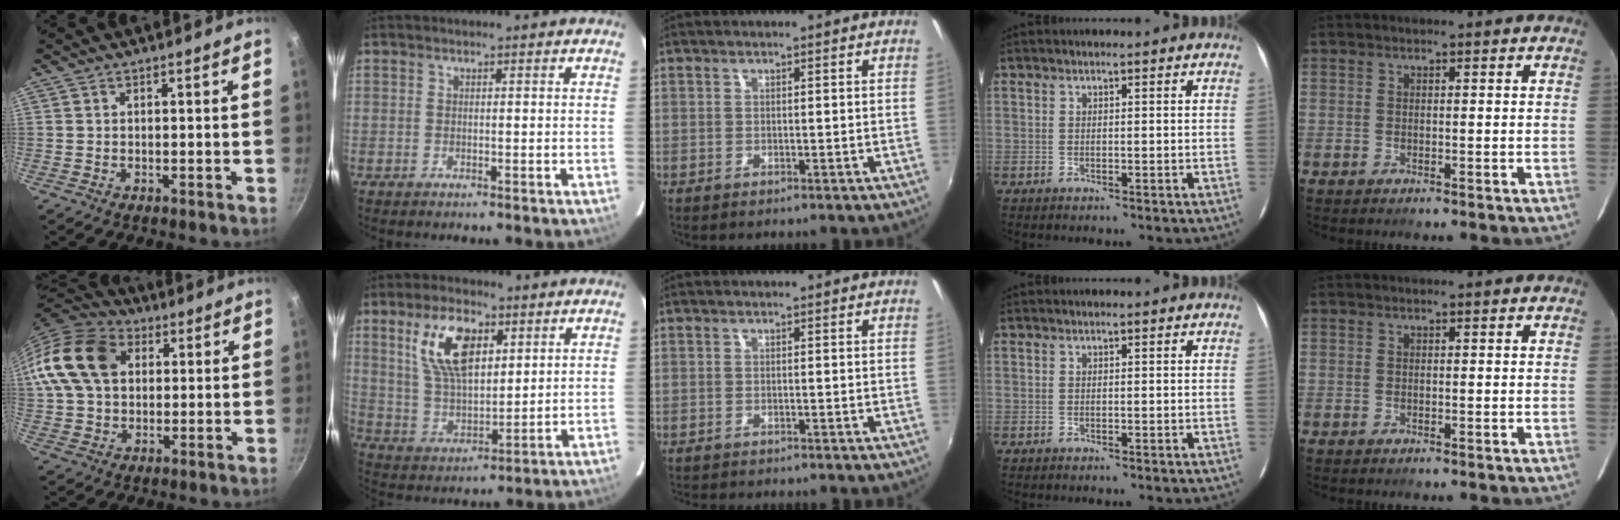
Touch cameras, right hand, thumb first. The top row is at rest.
{"thumb": {"total": 16.0, "force": [3.6, 11.8, 10.2], "torque": [-0.179, 0.019, 0.052]}, "index": {"total": 13.1, "force": [5.5, 6.5, 9.9], "torque": [-0.189, 0.014, 0.113]}, "middle": {"total": 1.6, "force": [-1.5, 0.1, 0.4], "torque": [-0.014, -0.009, -0.023]}}